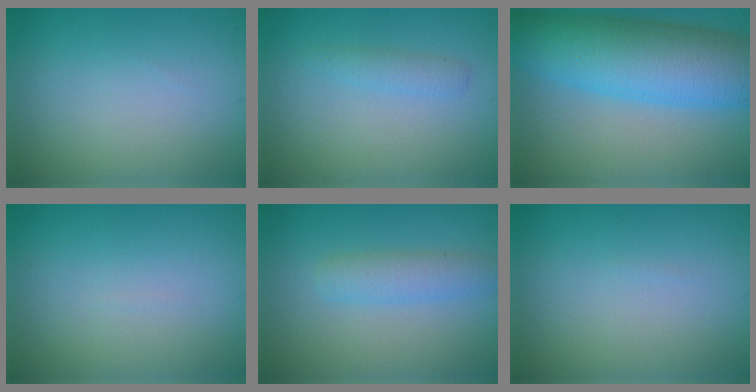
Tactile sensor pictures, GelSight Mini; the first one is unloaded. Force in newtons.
{"total": 1.4, "press": 1.4, "slide": 0.1}
{"total": 11.0, "press": 11.0, "slide": 0.1}
{"total": 0.0}
{"total": 2.8, "press": 2.8, "slide": 0.1}
{"total": 0.0}